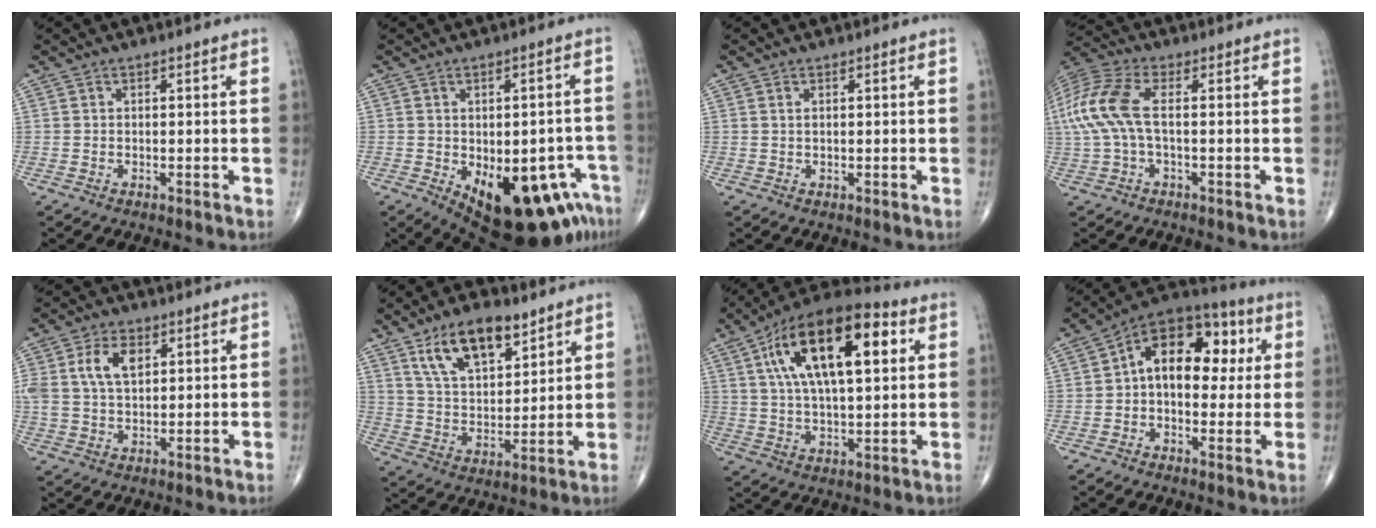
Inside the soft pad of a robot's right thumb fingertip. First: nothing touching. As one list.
[{"total": 18.6, "force": [-8.6, 8.4, 14.2], "torque": [-0.128, 0.017, -0.099]}, {"total": 0.7, "force": [0.4, 0.2, 0.5], "torque": [-0.012, 0.002, 0.008]}, {"total": 11.3, "force": [0.5, 4.9, 10.2], "torque": [-0.257, 0.025, 0.006]}, {"total": 7.7, "force": [2.6, 4.5, 5.7], "torque": [-0.110, -0.002, 0.051]}, {"total": 14.1, "force": [8.5, 6.6, 9.2], "torque": [-0.133, -0.039, 0.158]}, {"total": 21.4, "force": [6.7, 9.2, 18.1], "torque": [-0.300, 0.009, 0.104]}, {"total": 15.7, "force": [2.4, 10.0, 11.8], "torque": [-0.135, 0.032, 0.025]}]